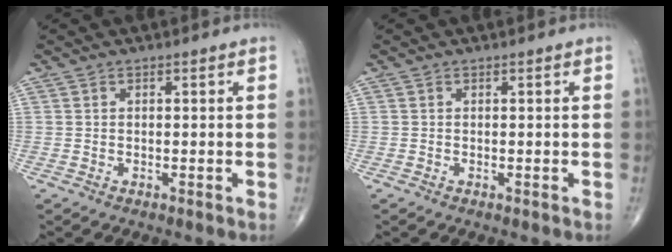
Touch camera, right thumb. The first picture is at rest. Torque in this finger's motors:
{"motor_torque": [-0.23, 0.03, -0.02, -0.15, -0.01]}